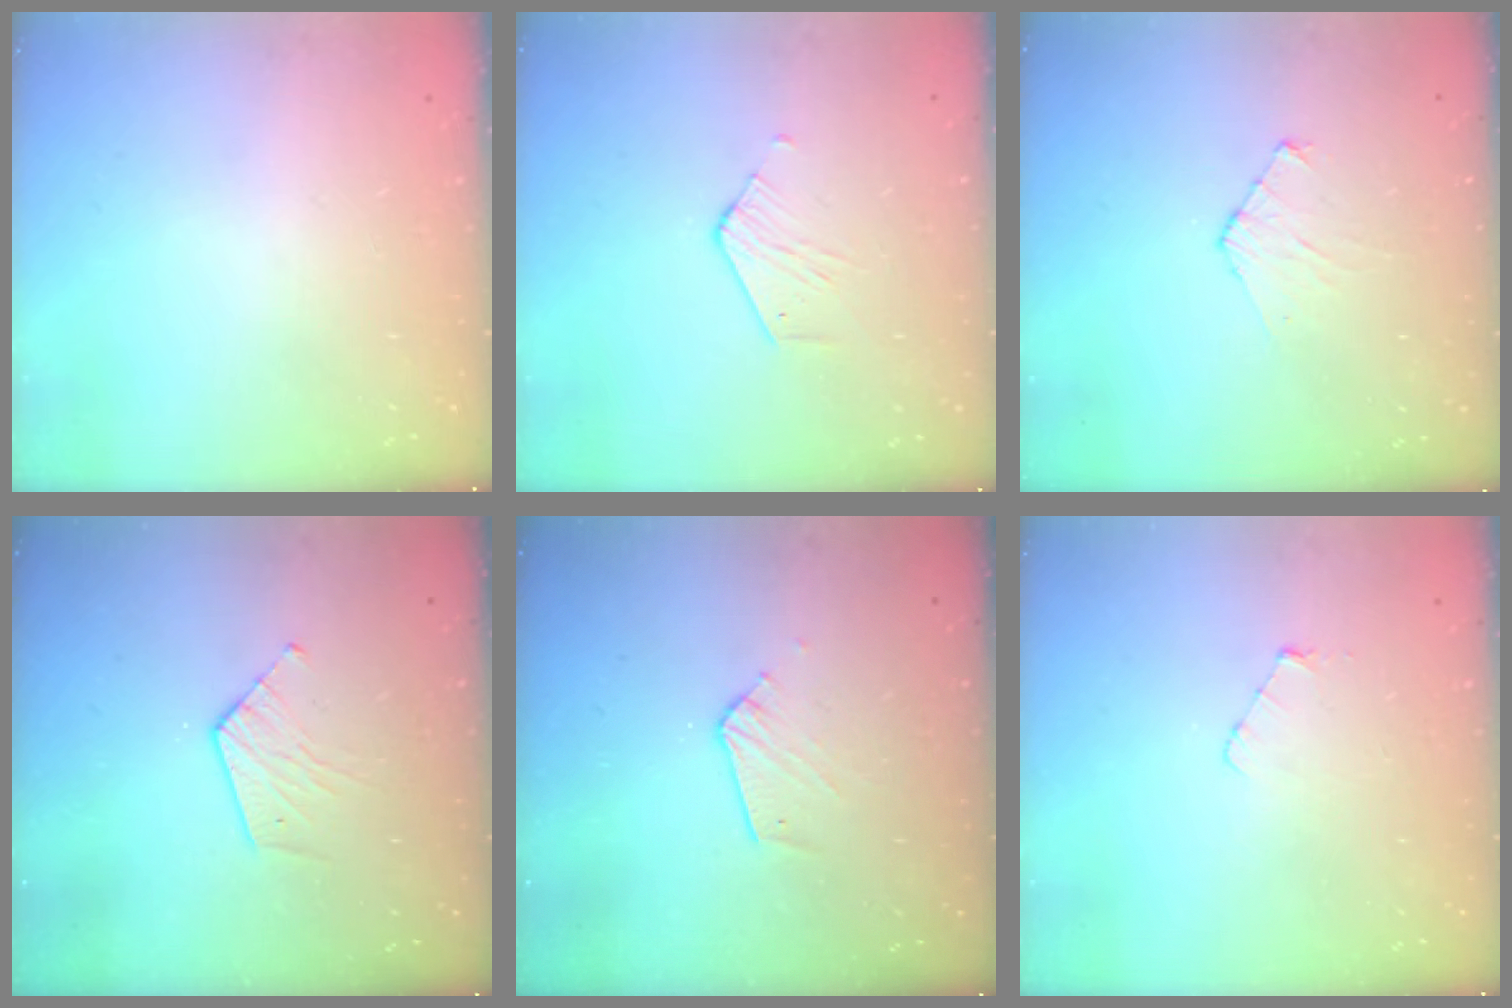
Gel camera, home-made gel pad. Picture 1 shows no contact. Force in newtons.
{"total": 2.6, "press": 2.6, "slide": 0.2}
{"total": 4.6, "press": 4.6, "slide": 0.5}
{"total": 6.1, "press": 6.1, "slide": 0.3}
{"total": 6.2, "press": 6.2, "slide": 0.3}
{"total": 3.9, "press": 3.9, "slide": 0.4}